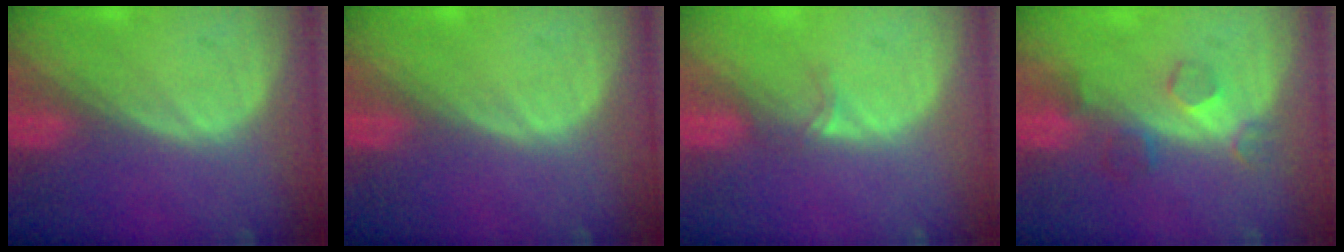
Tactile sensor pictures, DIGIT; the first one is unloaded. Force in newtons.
{"total": 0.0}
{"total": 1.6, "press": 1.3, "slide": 1.1}
{"total": 4.3, "press": 3.9, "slide": 1.7}